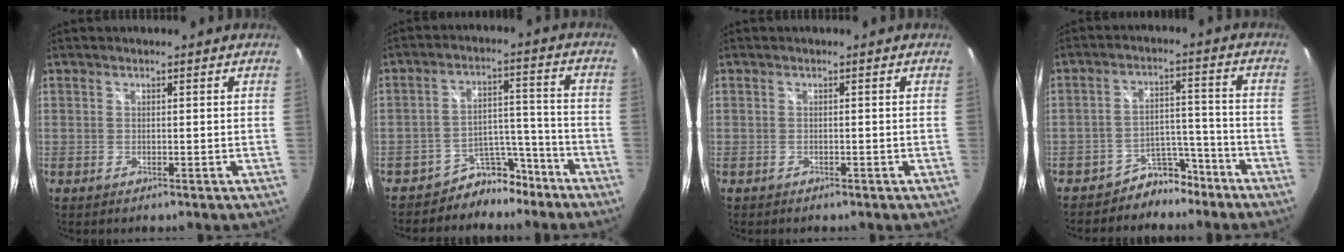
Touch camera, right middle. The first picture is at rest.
{"total": 8.0, "force": [-6.6, 4.4, 1.2], "torque": [-0.010, 0.040, -0.096]}
{"total": 0.7, "force": [-0.6, 0.4, 0.1], "torque": [-0.005, -0.001, -0.009]}
{"total": 7.2, "force": [-5.9, 3.9, 1.2], "torque": [-0.017, 0.033, -0.084]}